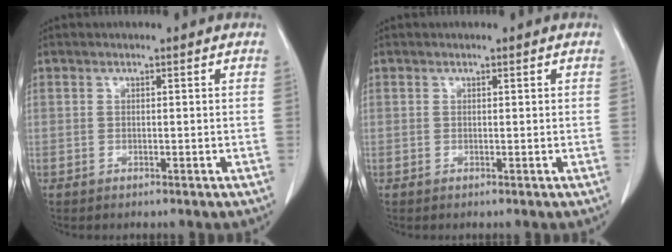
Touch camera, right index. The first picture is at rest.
{"total": 0.0}